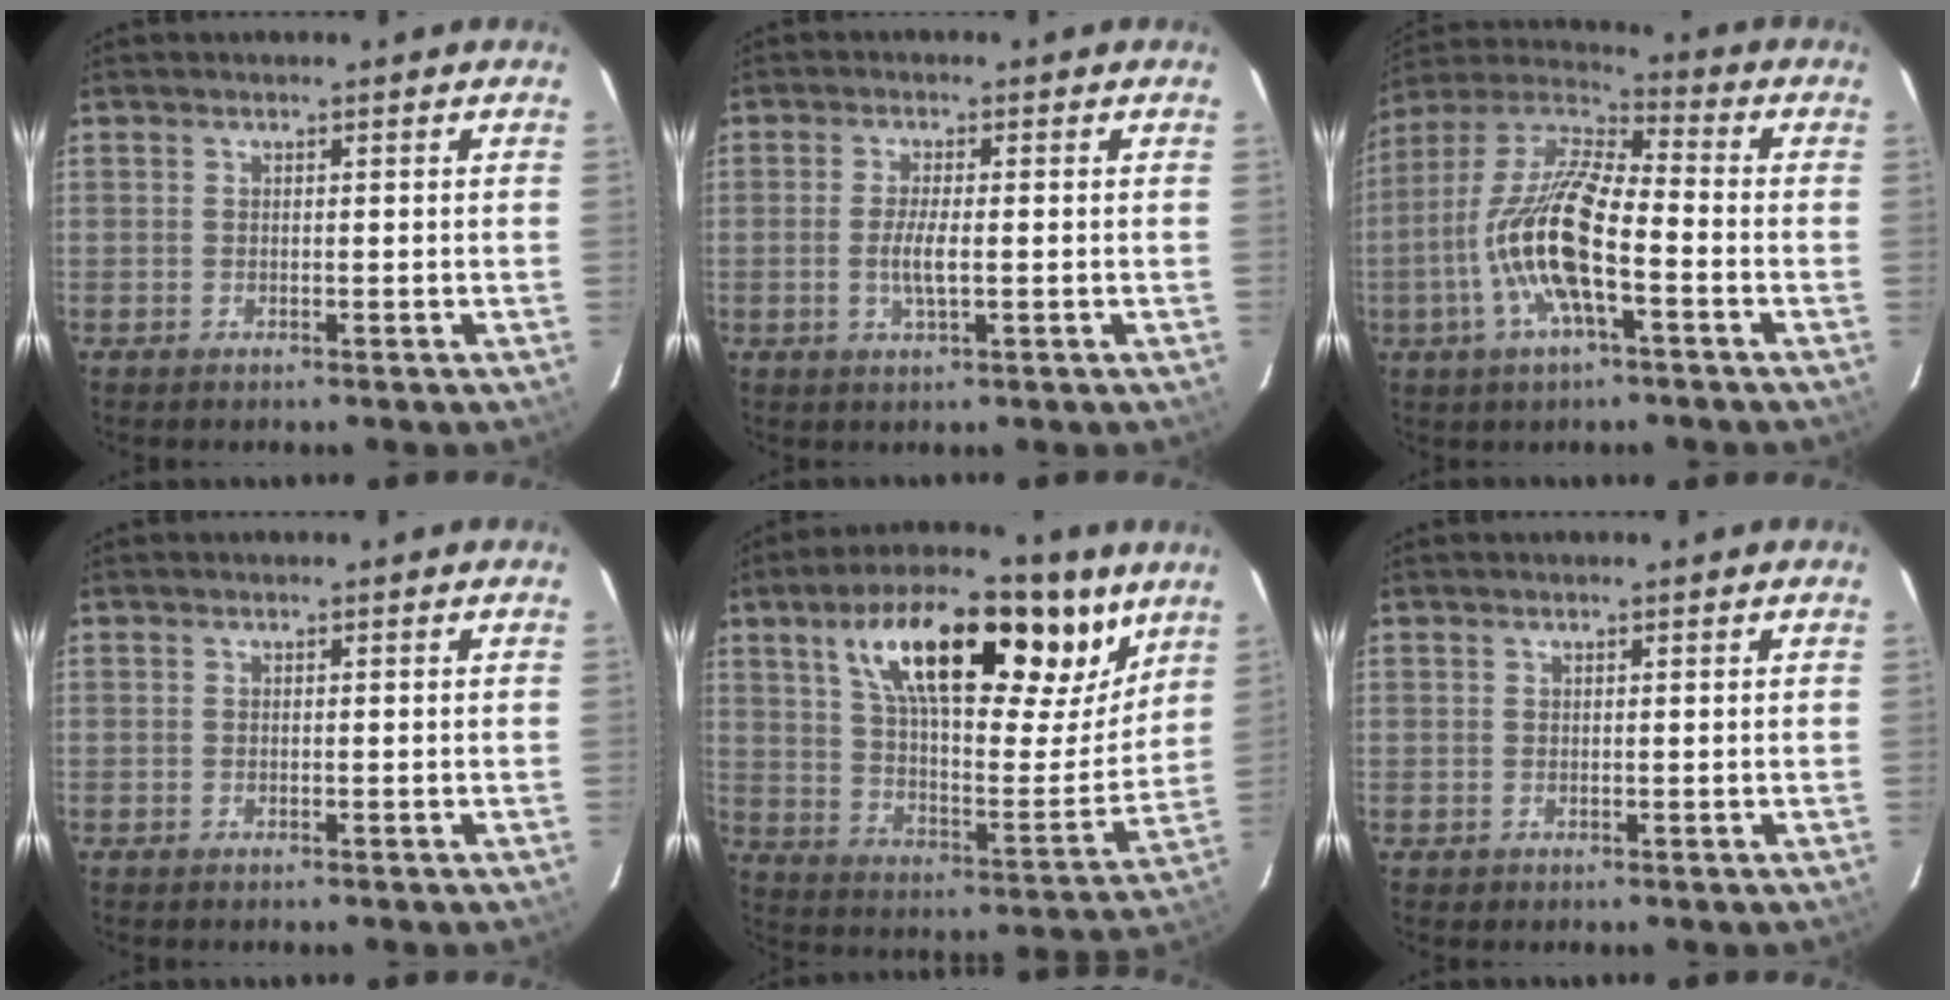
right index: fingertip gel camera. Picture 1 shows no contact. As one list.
[{"total": 3.8, "force": [-0.6, 0.7, 3.7], "torque": [-0.073, -0.008, -0.011]}, {"total": 16.0, "force": [-4.8, 4.6, 14.5], "torque": [-0.292, -0.004, -0.102]}, {"total": 0.0}, {"total": 26.9, "force": [14.7, 10.8, 19.7], "torque": [-0.316, 0.034, 0.243]}, {"total": 0.9, "force": [0.3, 0.9, 0.0], "torque": [0.004, 0.005, 0.003]}]